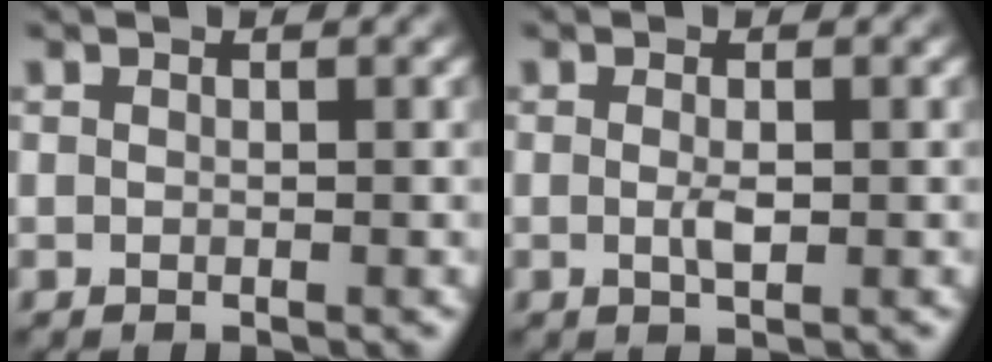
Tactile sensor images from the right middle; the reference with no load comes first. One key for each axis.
{"total": 1.3, "fx": 0.0, "fy": 0.4, "fz": 1.2, "tx": -0.026, "ty": -0.003, "tz": -0.001}